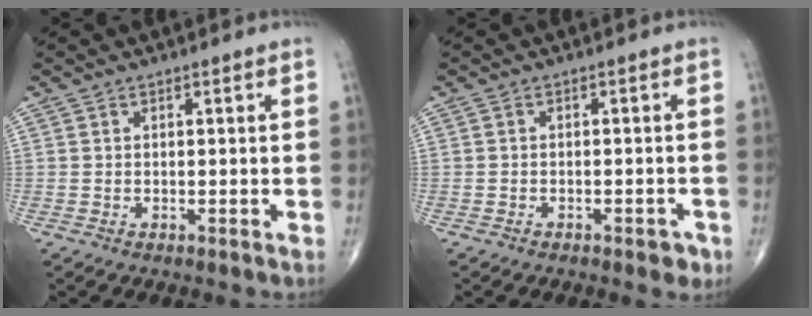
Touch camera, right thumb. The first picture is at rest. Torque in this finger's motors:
{"motor_torque": [0.84, 0.16, -0.11, -0.18, 0.04]}